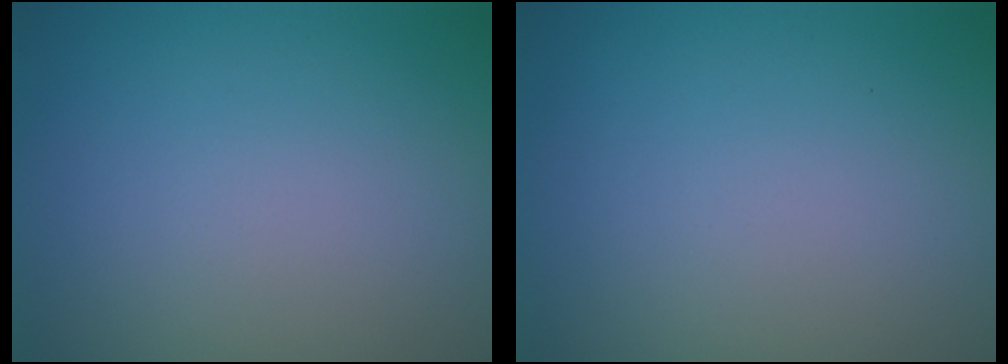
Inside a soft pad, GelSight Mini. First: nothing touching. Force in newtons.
{"total": 0.0}